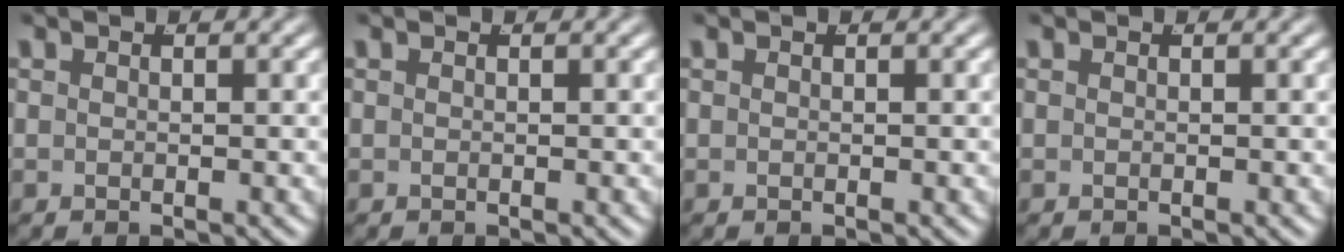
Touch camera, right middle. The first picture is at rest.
{"total": 0.0}
{"total": 0.0}
{"total": 0.0}